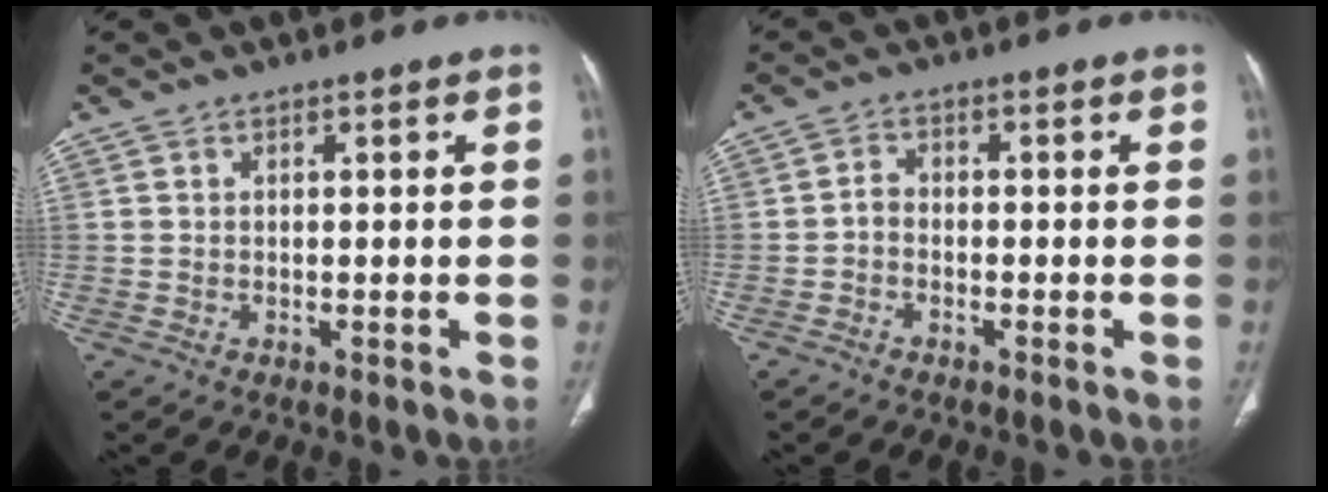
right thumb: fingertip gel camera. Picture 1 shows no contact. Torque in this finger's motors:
{"motor_torque": [0.14, -0.08, -0.14, 0.03, 0.00]}